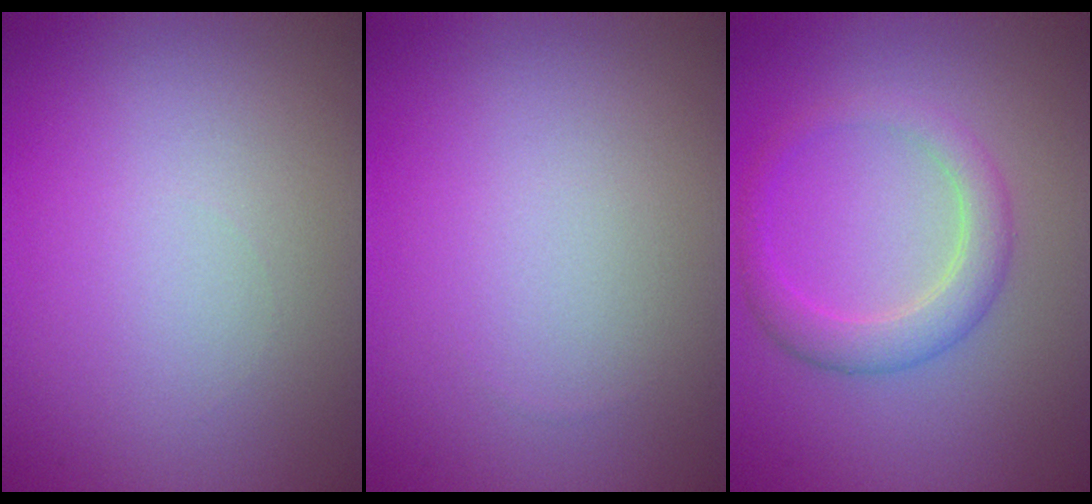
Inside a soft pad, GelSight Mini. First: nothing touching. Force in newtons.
{"total": 0.0}
{"total": 3.0, "press": 3.0, "slide": 0.2}